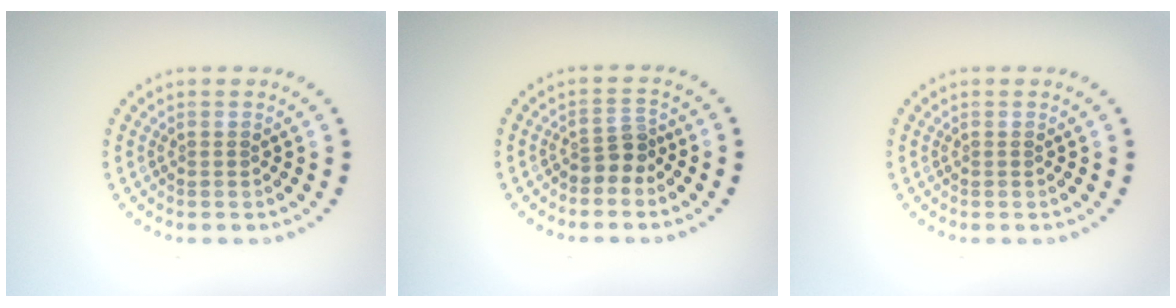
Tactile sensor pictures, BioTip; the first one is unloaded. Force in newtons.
{"total": 2.2, "press": 1.7, "slide": 1.4}
{"total": 0.0}